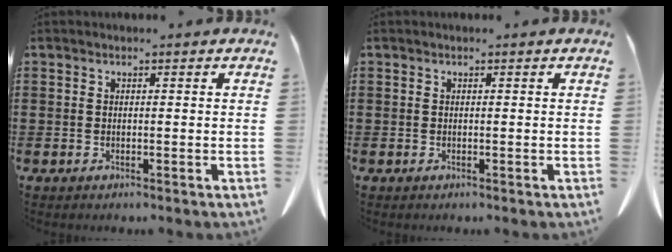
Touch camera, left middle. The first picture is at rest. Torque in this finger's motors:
{"motor_torque": [0.00, 0.00, 0.00, 0.00]}